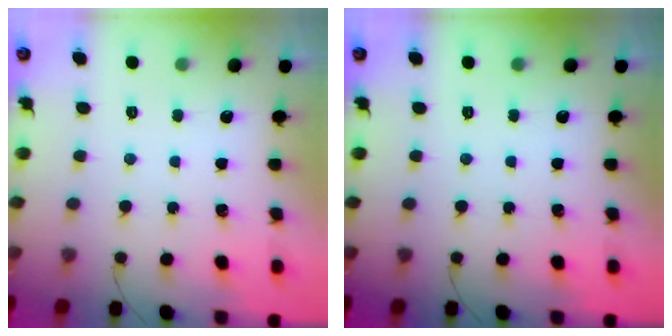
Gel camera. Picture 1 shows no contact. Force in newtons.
{"total": 0.0}